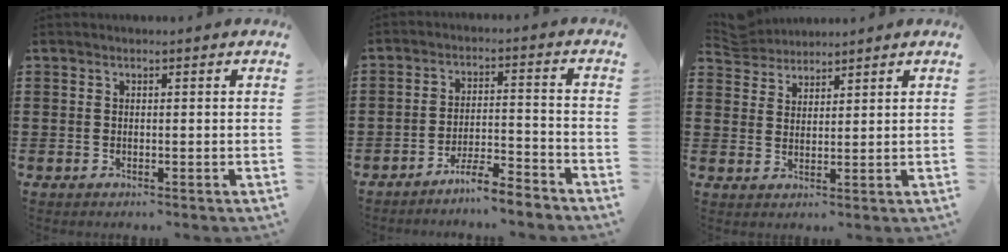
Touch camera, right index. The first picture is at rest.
{"total": 5.3, "force": [-5.1, 0.0, 1.7], "torque": [-0.038, 0.000, -0.100]}
{"total": 3.9, "force": [3.8, 0.7, -0.1], "torque": [-0.012, -0.004, 0.074]}